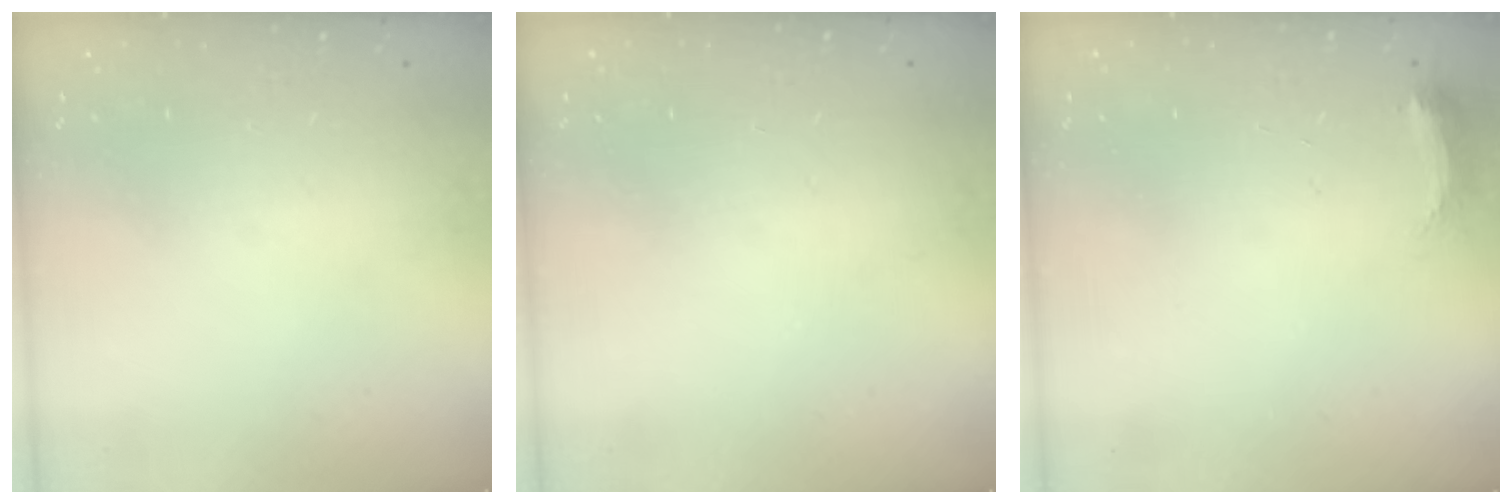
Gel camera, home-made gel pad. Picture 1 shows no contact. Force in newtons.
{"total": 0.0}
{"total": 4.1, "press": 4.1, "slide": 0.6}